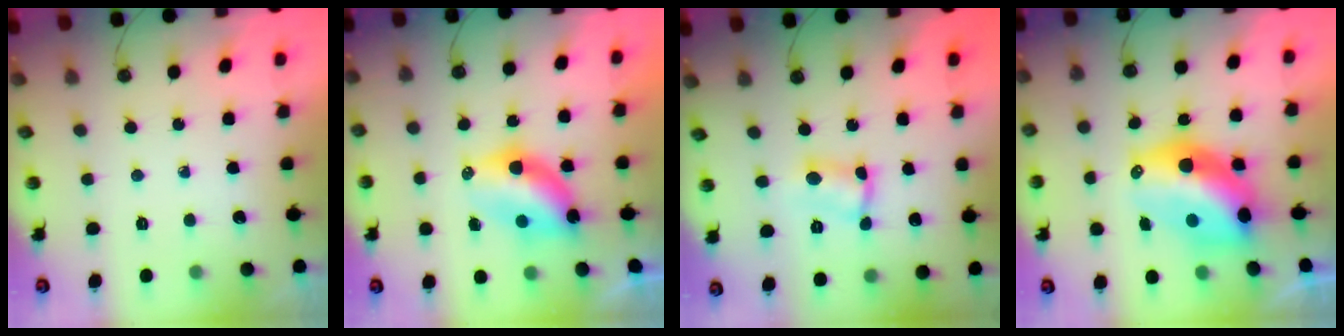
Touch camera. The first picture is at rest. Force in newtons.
{"total": 10.6, "press": 9.9, "slide": 3.9}
{"total": 4.3, "press": 4.3, "slide": 0.2}
{"total": 14.2, "press": 14.1, "slide": 1.1}